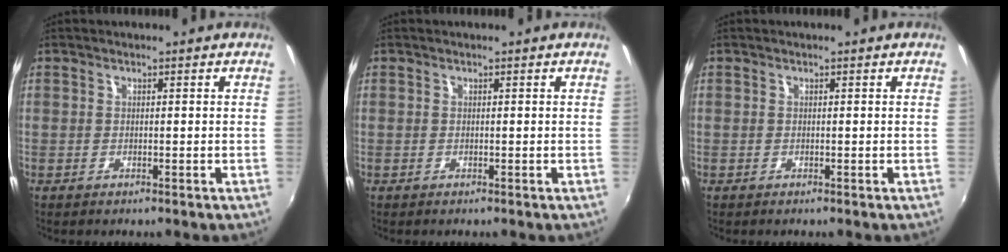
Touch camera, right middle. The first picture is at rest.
{"total": 0.0}
{"total": 0.0}